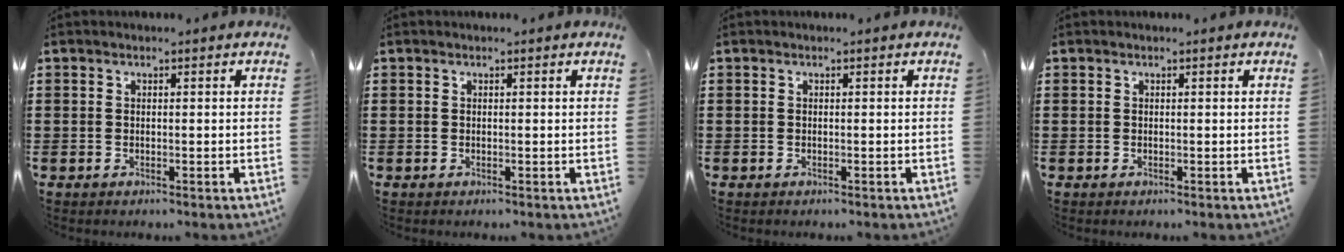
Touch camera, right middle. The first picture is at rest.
{"total": 0.0}
{"total": 0.0}
{"total": 0.0}